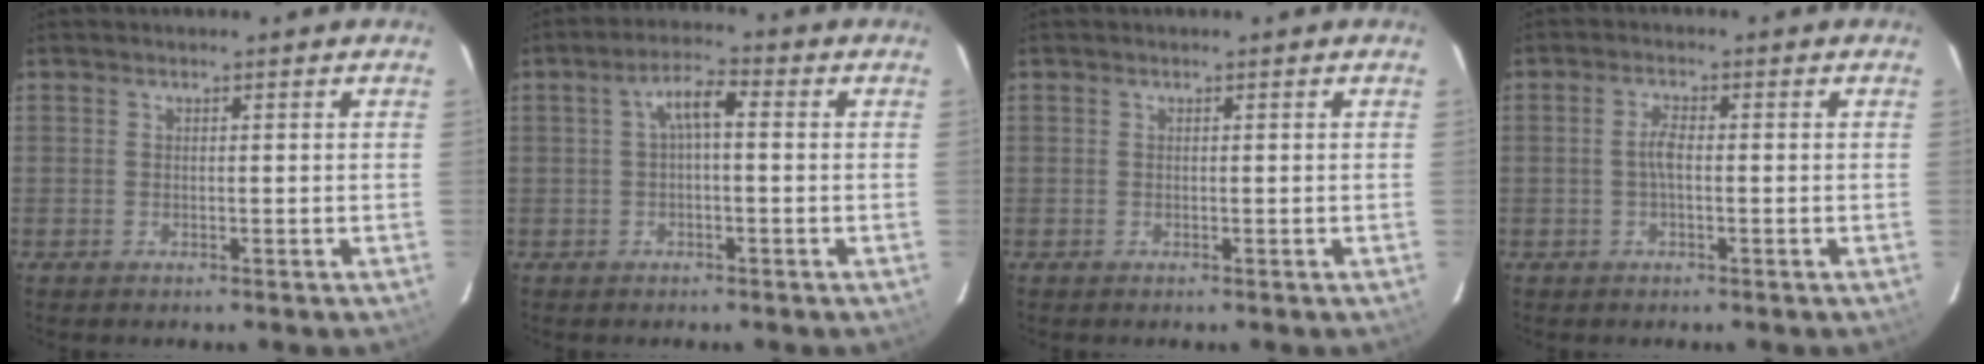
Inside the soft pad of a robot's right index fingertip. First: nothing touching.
{"total": 4.3, "force": [0.1, 1.5, 4.1], "torque": [-0.077, 0.016, 0.005]}
{"total": 0.0}
{"total": 2.5, "force": [-0.4, 0.8, 2.3], "torque": [-0.049, 0.006, -0.006]}